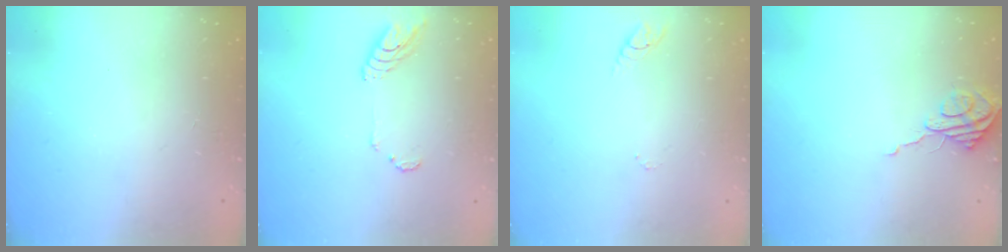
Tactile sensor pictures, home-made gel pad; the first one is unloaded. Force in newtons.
{"total": 6.3, "press": 6.3, "slide": 0.4}
{"total": 2.7, "press": 2.7, "slide": 0.2}
{"total": 5.5, "press": 5.5, "slide": 0.3}